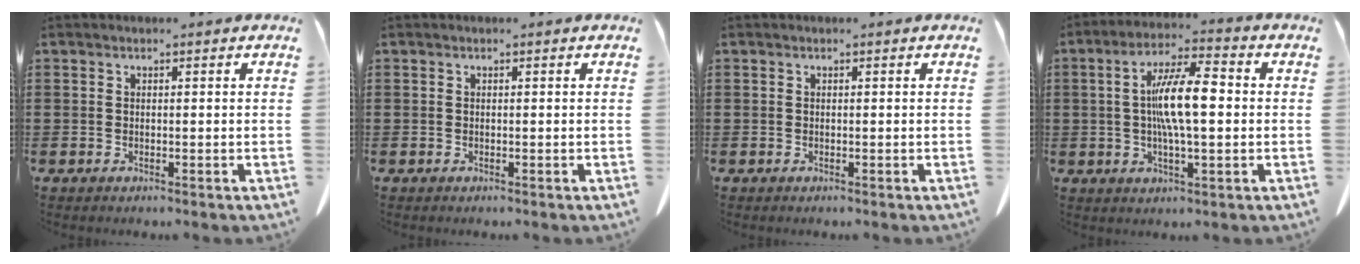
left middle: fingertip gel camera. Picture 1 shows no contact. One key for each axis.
{"total": 0.0}
{"total": 0.0}
{"total": 10.0, "fx": 0.3, "fy": 2.5, "fz": 9.7, "tx": -0.195, "ty": 0.001, "tz": -0.003}